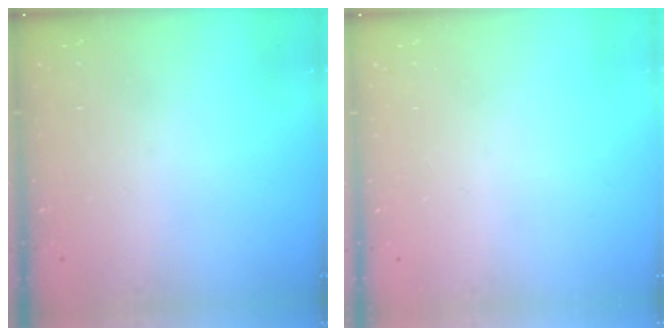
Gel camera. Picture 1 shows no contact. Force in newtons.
{"total": 0.0}